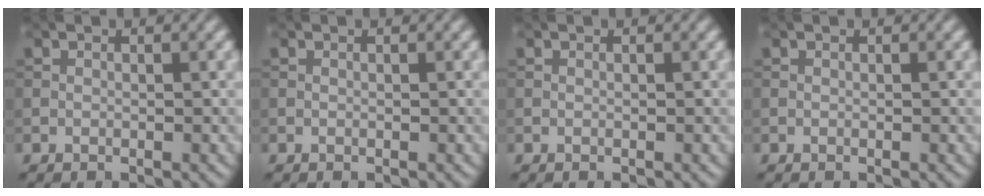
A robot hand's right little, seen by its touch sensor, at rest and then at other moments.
{"total": 0.0}
{"total": 0.0}
{"total": 0.0}